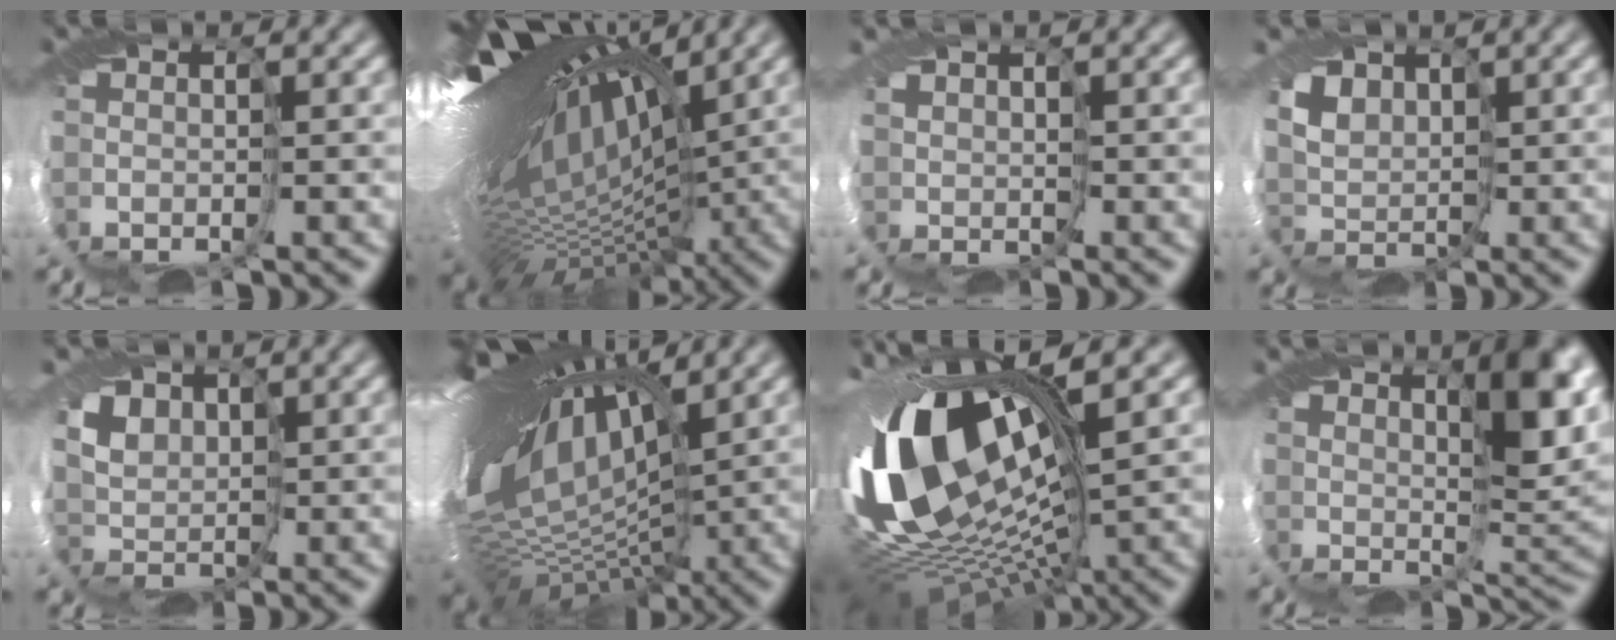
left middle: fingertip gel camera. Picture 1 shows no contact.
{"total": 19.2, "force": [3.8, 7.5, 17.3], "torque": [-0.266, 0.020, 0.079]}
{"total": 1.0, "force": [1.0, 0.2, -0.2], "torque": [0.000, -0.002, 0.017]}
{"total": 3.5, "force": [2.6, 2.1, 1.0], "torque": [-0.038, 0.000, 0.052]}
{"total": 3.9, "force": [2.7, 2.5, 1.2], "torque": [-0.041, 0.000, 0.051]}
{"total": 18.3, "force": [4.0, 8.9, 15.5], "torque": [-0.252, 0.001, 0.081]}
{"total": 17.4, "force": [3.2, 7.7, 15.2], "torque": [-0.299, -0.010, 0.055]}
{"total": 6.9, "force": [3.1, 2.2, 5.7], "torque": [-0.087, 0.002, 0.050]}